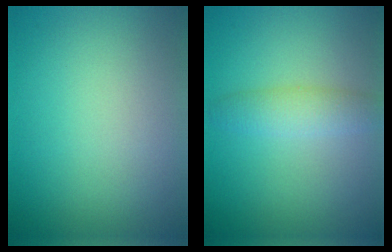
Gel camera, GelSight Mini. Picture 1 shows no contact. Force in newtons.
{"total": 2.5, "press": 2.5, "slide": 0.1}